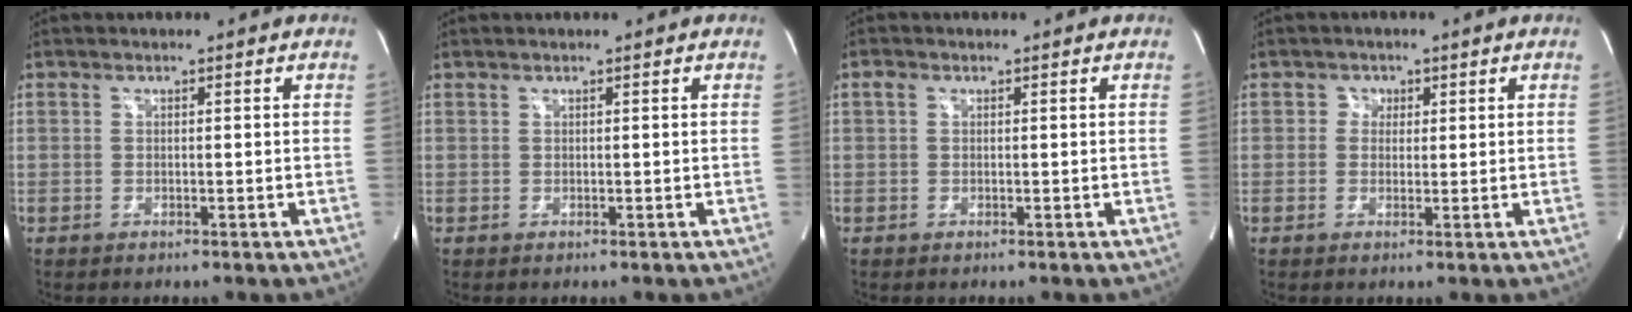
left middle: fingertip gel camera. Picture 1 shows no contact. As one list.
[{"total": 0.0}, {"total": 0.9, "force": [0.3, 0.7, 0.5], "torque": [-0.011, 0.007, 0.004]}, {"total": 1.8, "force": [0.6, 1.7, 0.3], "torque": [0.001, 0.000, 0.002]}]